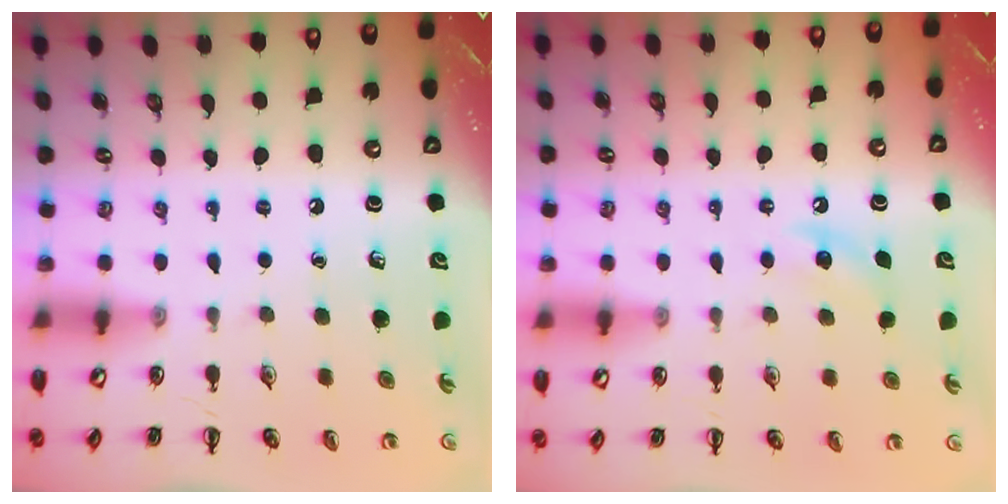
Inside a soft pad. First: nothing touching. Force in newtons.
{"total": 4.4, "press": 4.2, "slide": 1.5}